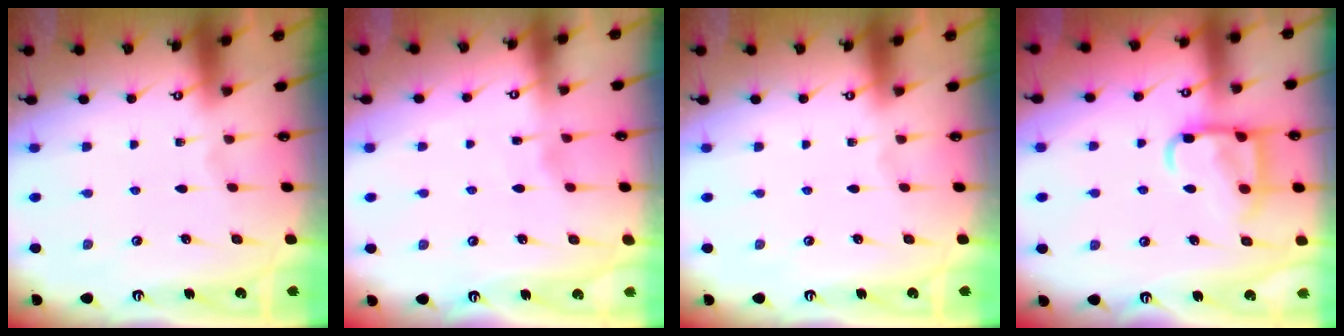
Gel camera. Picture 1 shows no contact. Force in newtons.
{"total": 3.2, "press": 3.2, "slide": 0.5}
{"total": 0.0}
{"total": 14.0, "press": 13.9, "slide": 1.4}